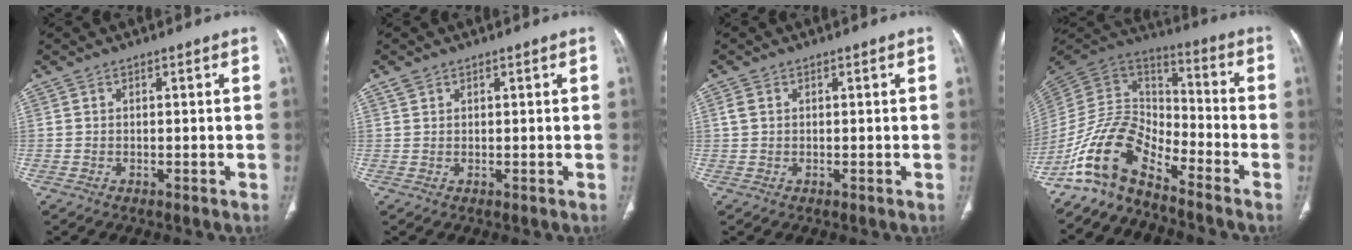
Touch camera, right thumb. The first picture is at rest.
{"total": 1.1, "force": [0.8, 0.7, 0.3], "torque": [-0.005, 0.002, 0.016]}
{"total": 1.5, "force": [0.4, 1.1, 1.0], "torque": [-0.025, 0.006, 0.011]}
{"total": 13.3, "force": [-10.1, 5.5, 6.6], "torque": [-0.119, 0.094, -0.208]}